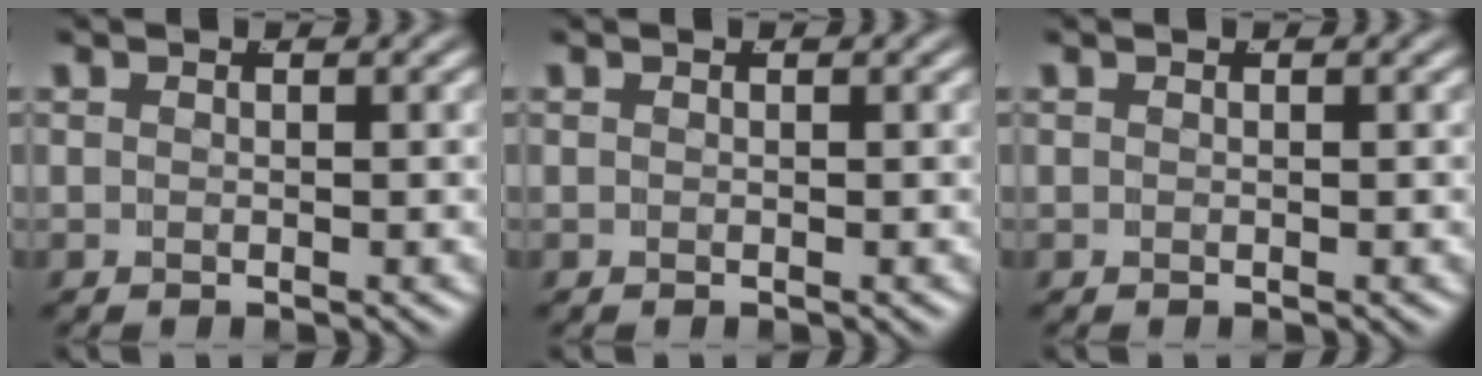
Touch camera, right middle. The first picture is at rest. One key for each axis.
{"total": 0.0}
{"total": 0.0}